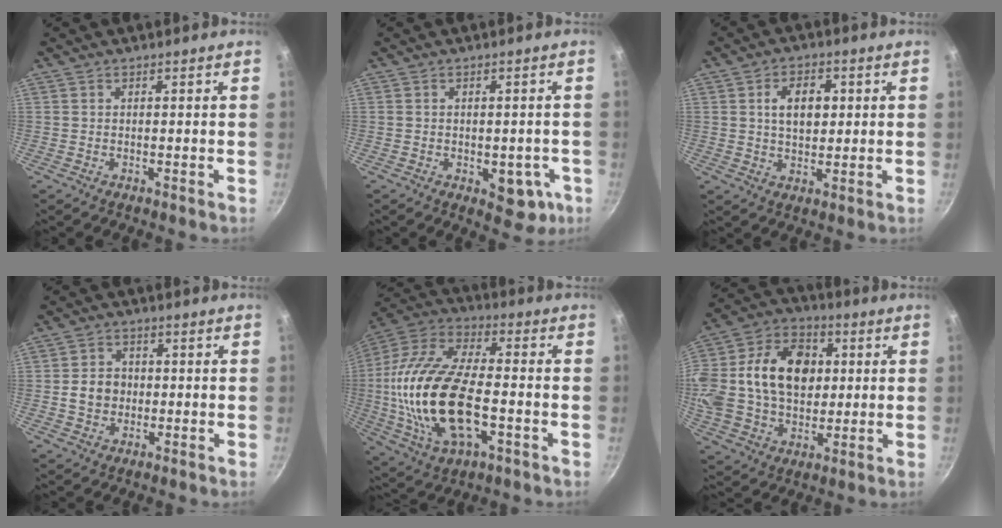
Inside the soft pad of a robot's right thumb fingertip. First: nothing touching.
{"total": 7.3, "force": [-2.2, 4.3, 5.4], "torque": [-0.031, 0.007, -0.021]}
{"total": 7.2, "force": [1.4, 4.6, 5.3], "torque": [-0.071, 0.002, 0.023]}
{"total": 5.7, "force": [-0.4, 4.8, 2.9], "torque": [-0.026, 0.011, -0.010]}
{"total": 25.0, "force": [-3.7, 12.6, 21.2], "torque": [-0.428, 0.026, -0.071]}
{"total": 26.0, "force": [3.5, 18.8, 17.7], "torque": [-0.333, 0.031, 0.056]}